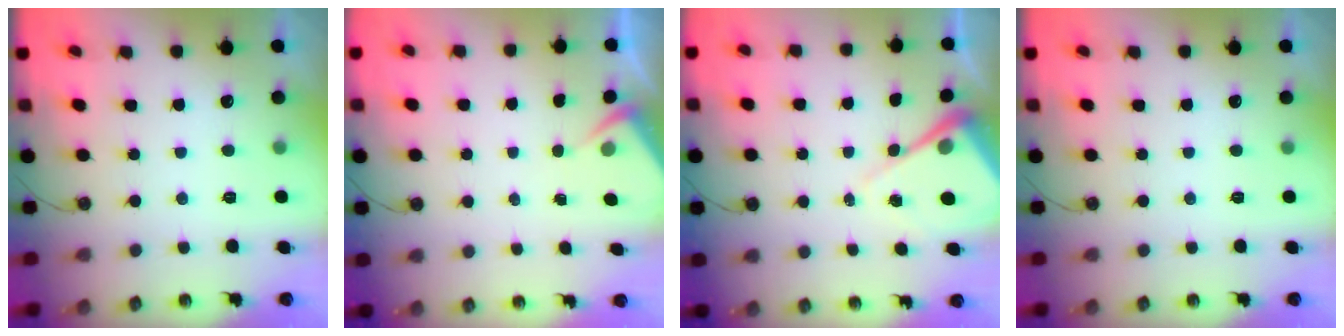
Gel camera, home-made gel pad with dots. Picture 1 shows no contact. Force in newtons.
{"total": 2.9, "press": 2.9, "slide": 0.4}
{"total": 8.4, "press": 8.4, "slide": 0.7}
{"total": 0.0}